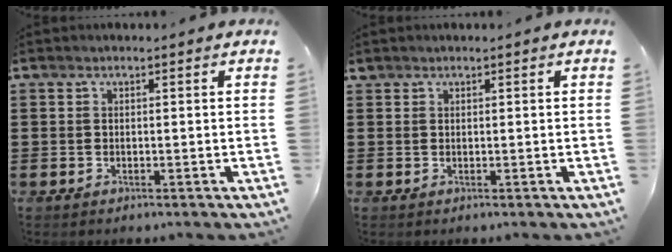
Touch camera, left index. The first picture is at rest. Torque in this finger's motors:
{"motor_torque": [0.16, -0.24, 0.00, 0.00]}